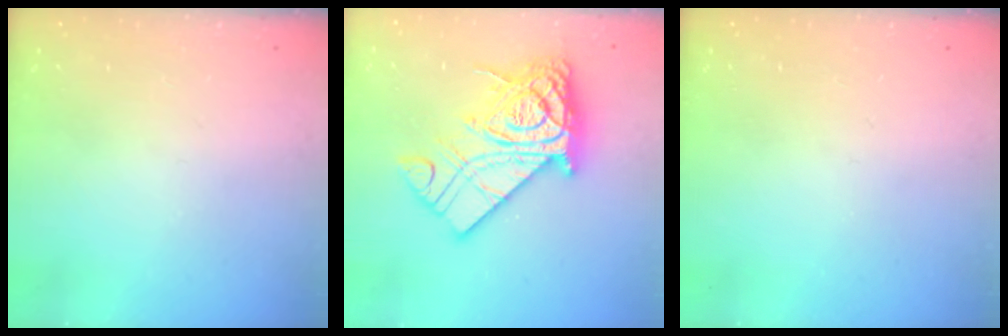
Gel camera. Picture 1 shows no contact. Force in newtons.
{"total": 19.9, "press": 19.8, "slide": 2.2}
{"total": 0.0}